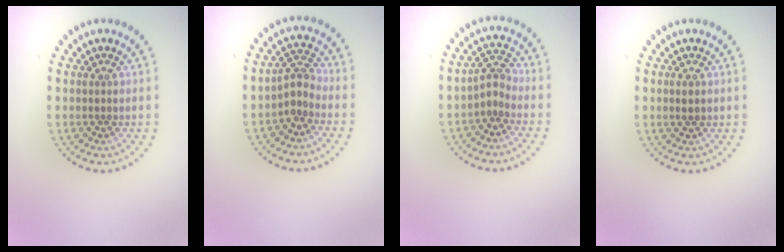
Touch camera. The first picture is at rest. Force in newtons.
{"total": 2.1, "press": 1.5, "slide": 1.5}
{"total": 1.8, "press": 1.3, "slide": 1.2}
{"total": 0.8, "press": 0.8, "slide": 0.1}